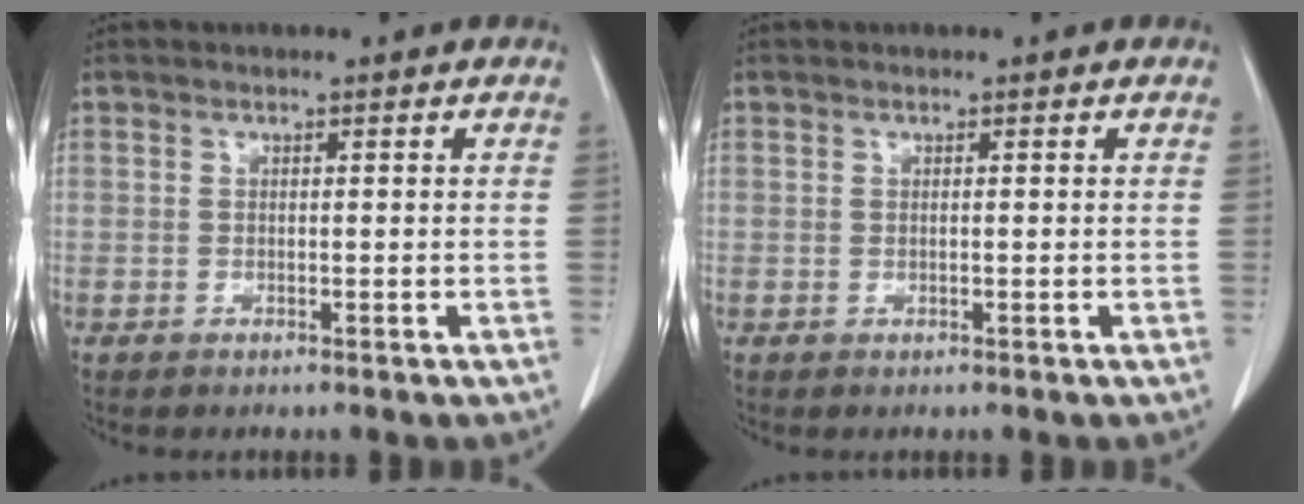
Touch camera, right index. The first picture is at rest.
{"total": 0.0}